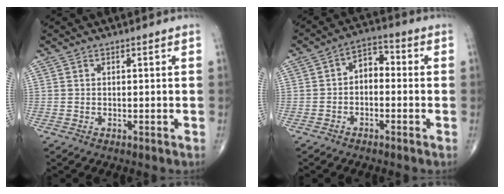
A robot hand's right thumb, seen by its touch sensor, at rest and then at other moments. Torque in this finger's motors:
{"motor_torque": [0.18, -0.17, 0.49, -0.05, 0.08]}